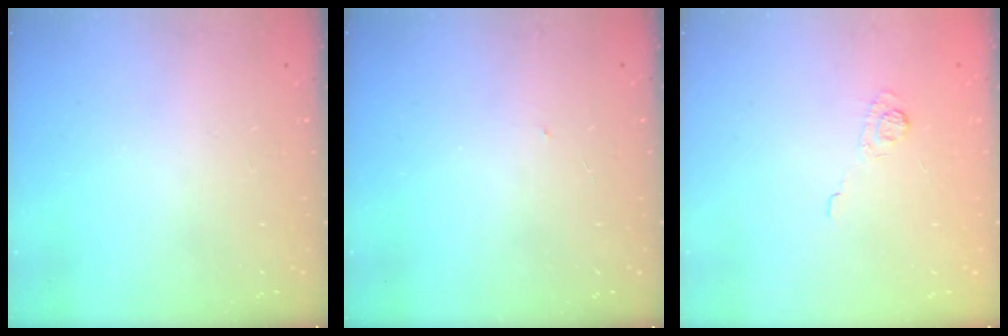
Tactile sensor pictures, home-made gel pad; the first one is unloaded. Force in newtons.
{"total": 0.6, "press": 0.6, "slide": 0.1}
{"total": 3.6, "press": 3.3, "slide": 1.5}